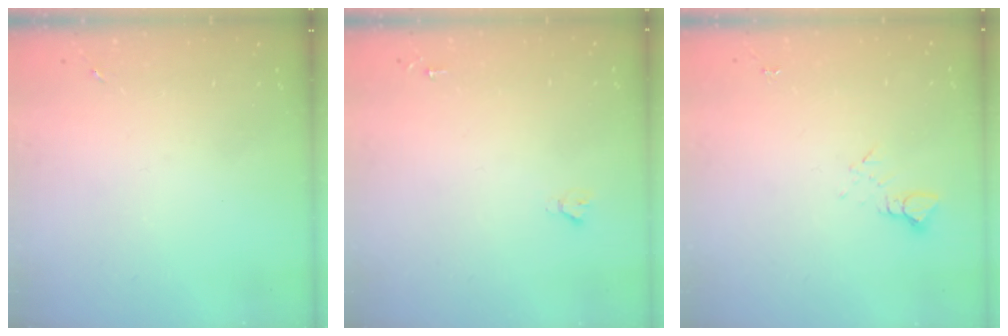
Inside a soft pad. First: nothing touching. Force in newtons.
{"total": 1.9, "press": 1.9, "slide": 0.2}
{"total": 2.7, "press": 2.7, "slide": 0.2}